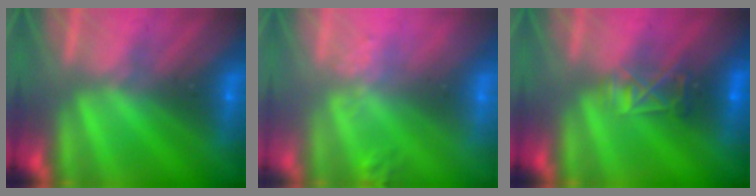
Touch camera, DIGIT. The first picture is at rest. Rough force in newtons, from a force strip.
{"total": 2.7}
{"total": 2.9}